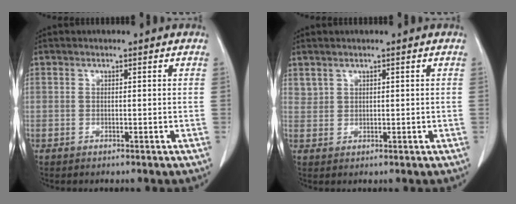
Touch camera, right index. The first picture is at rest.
{"total": 1.3, "force": [1.0, 0.8, 0.1], "torque": [0.009, 0.005, 0.017]}